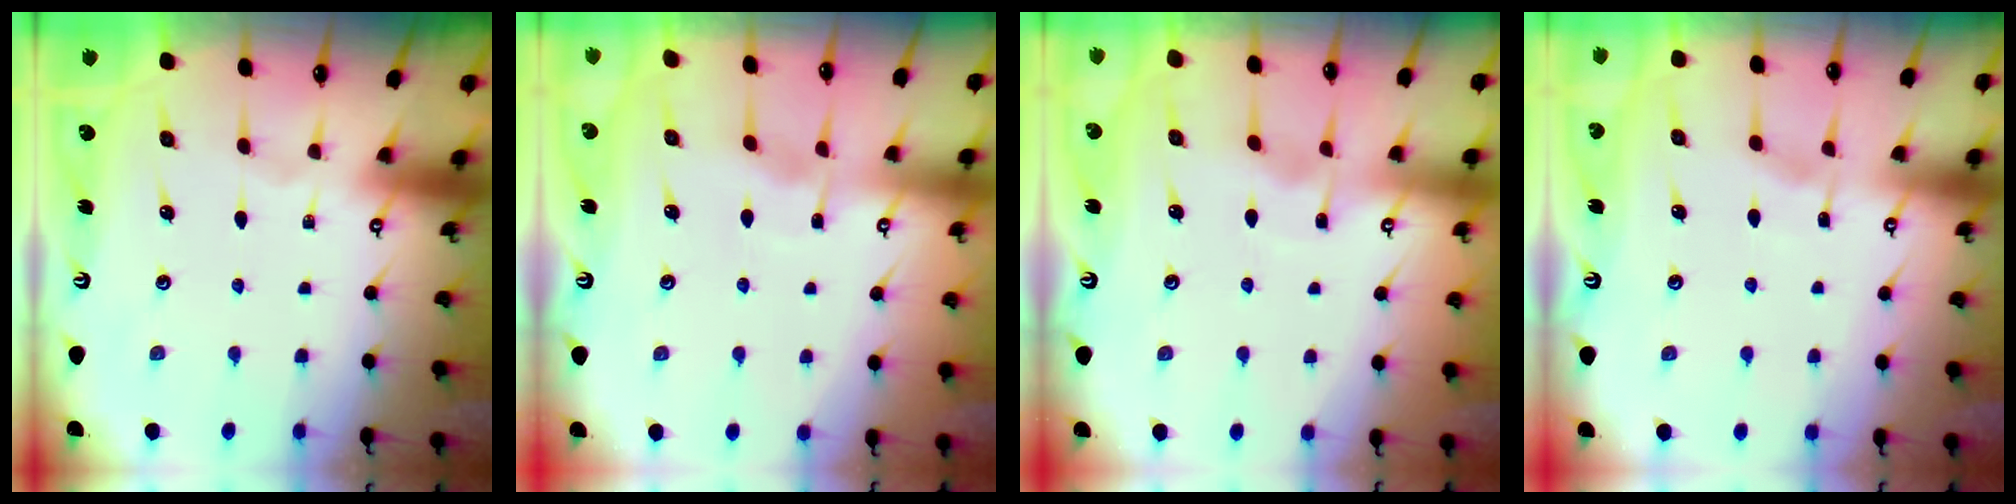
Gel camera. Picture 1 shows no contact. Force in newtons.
{"total": 3.9, "press": 3.8, "slide": 0.5}
{"total": 2.8, "press": 2.8, "slide": 0.4}
{"total": 2.5, "press": 2.5, "slide": 0.4}